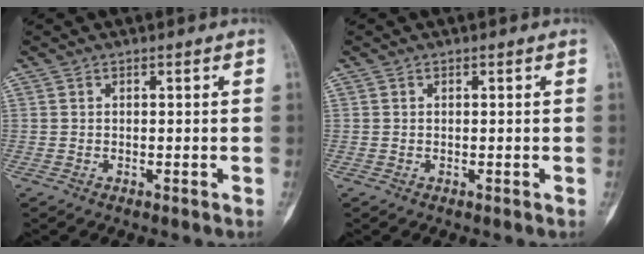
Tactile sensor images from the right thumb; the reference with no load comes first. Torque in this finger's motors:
{"motor_torque": [-0.14, -0.14, -0.11, 0.09, 0.01]}